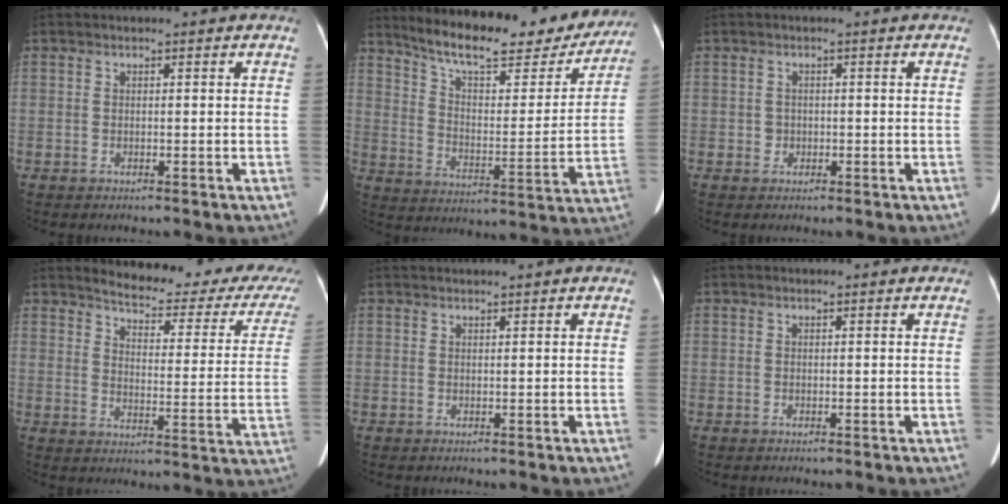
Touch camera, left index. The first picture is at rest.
{"total": 22.9, "force": [19.8, 5.5, 10.1], "torque": [-0.149, -0.011, 0.276]}
{"total": 1.1, "force": [-0.2, 1.1, 0.1], "torque": [0.000, 0.003, -0.003]}
{"total": 20.1, "force": [18.2, 3.3, 7.9], "torque": [-0.089, -0.065, 0.204]}
{"total": 3.1, "force": [2.9, 0.0, 1.1], "torque": [-0.009, 0.028, 0.043]}
{"total": 0.0}